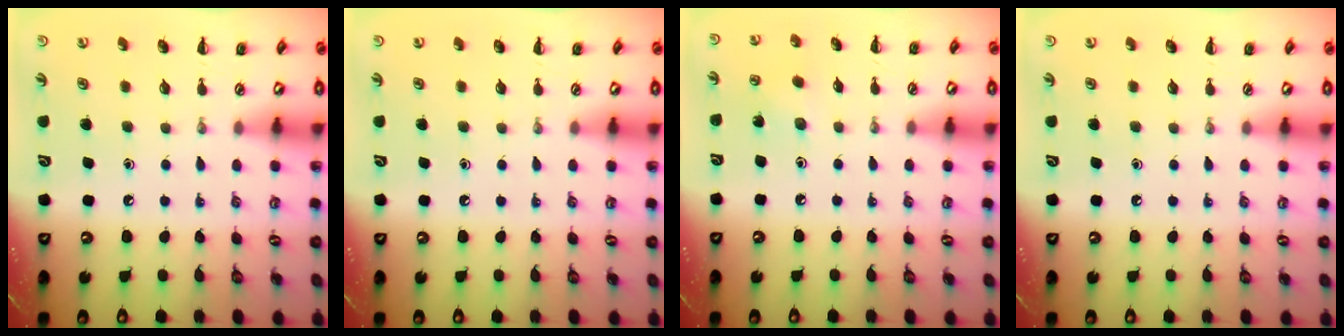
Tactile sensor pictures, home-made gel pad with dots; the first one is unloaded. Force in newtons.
{"total": 0.0}
{"total": 2.8, "press": 2.7, "slide": 0.8}
{"total": 0.0}